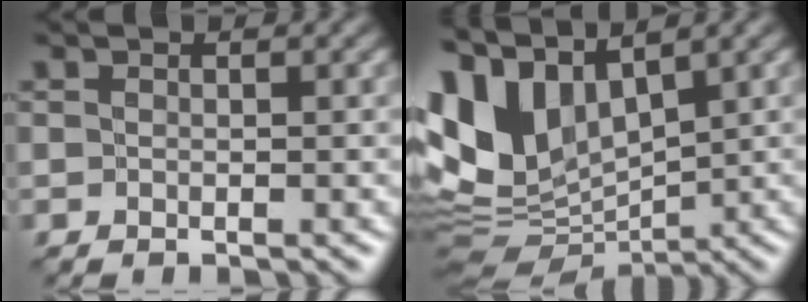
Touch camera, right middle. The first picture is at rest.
{"total": 8.9, "force": [3.1, 5.3, 6.5], "torque": [-0.153, 0.005, 0.055]}